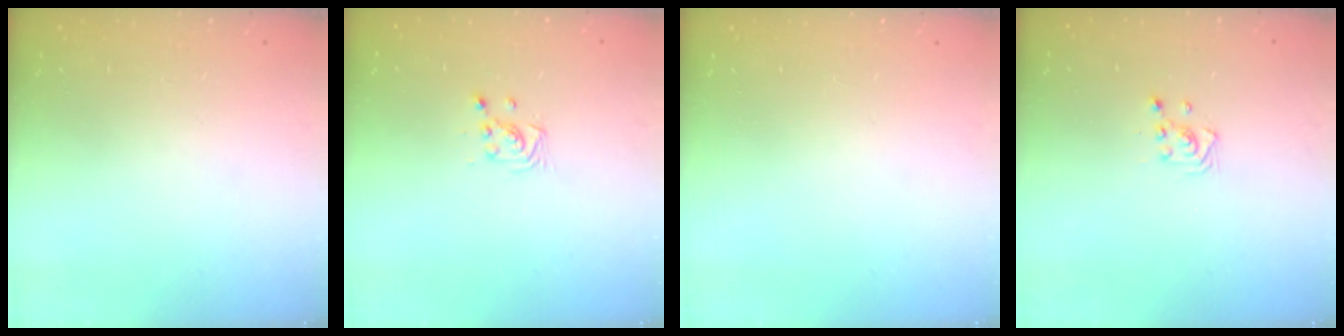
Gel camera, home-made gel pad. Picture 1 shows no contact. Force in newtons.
{"total": 3.0, "press": 2.9, "slide": 0.5}
{"total": 0.0}
{"total": 2.9, "press": 2.8, "slide": 0.3}